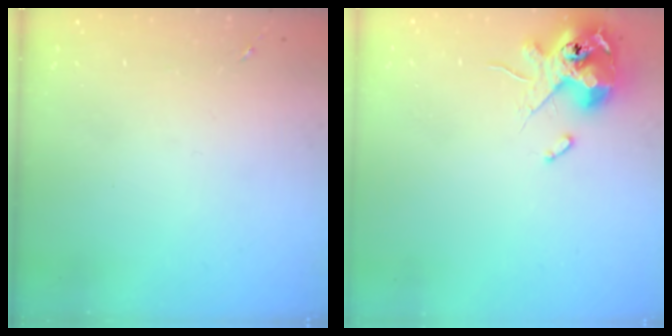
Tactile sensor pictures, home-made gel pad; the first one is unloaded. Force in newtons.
{"total": 12.4, "press": 12.2, "slide": 2.1}